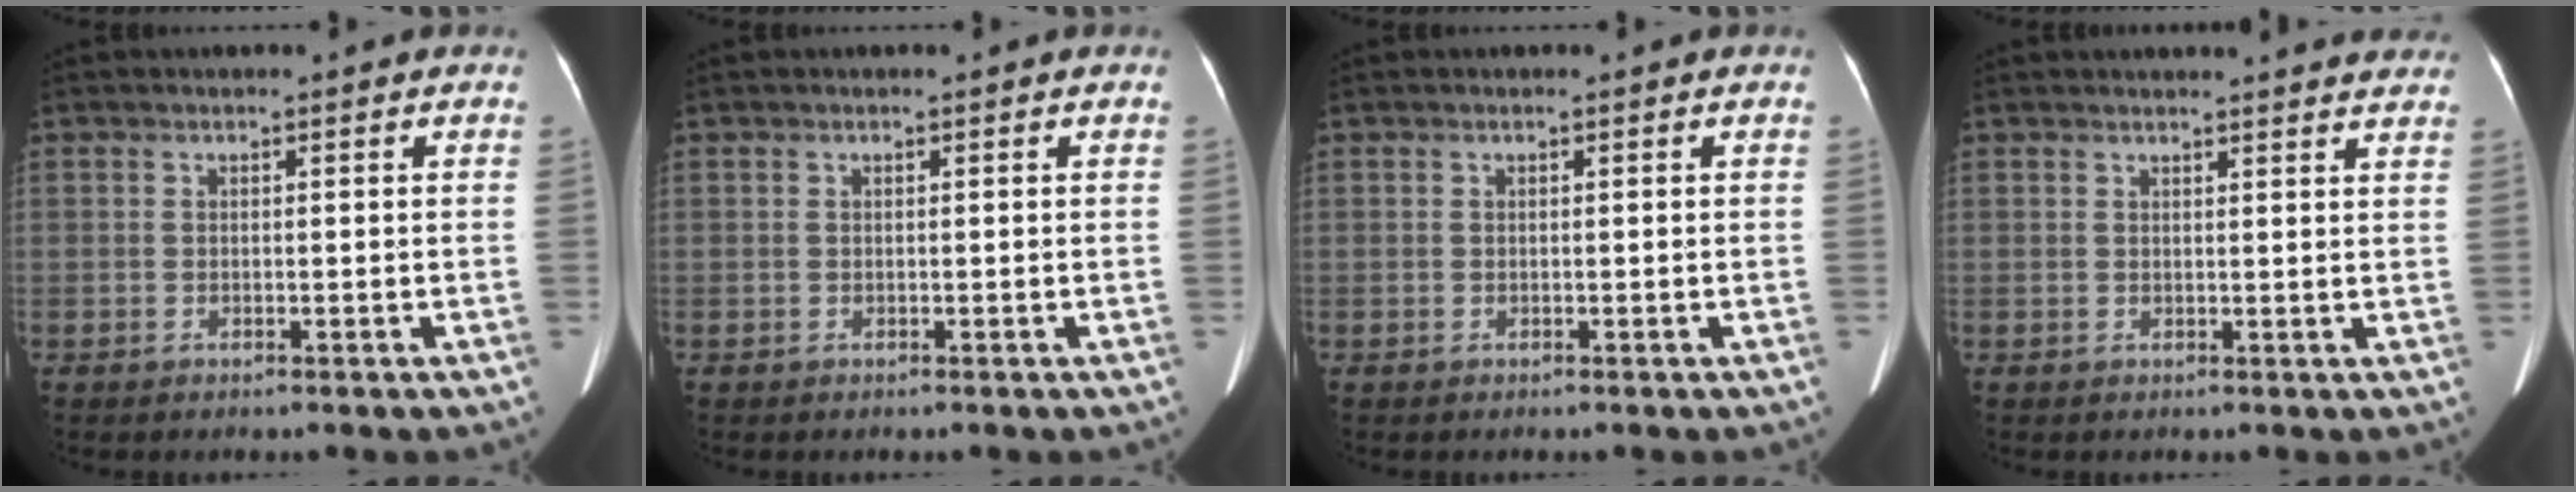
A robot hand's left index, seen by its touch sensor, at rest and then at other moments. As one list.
[{"total": 0.0}, {"total": 0.0}, {"total": 12.9, "force": [12.4, 1.6, 3.3], "torque": [-0.024, 0.003, 0.129]}]